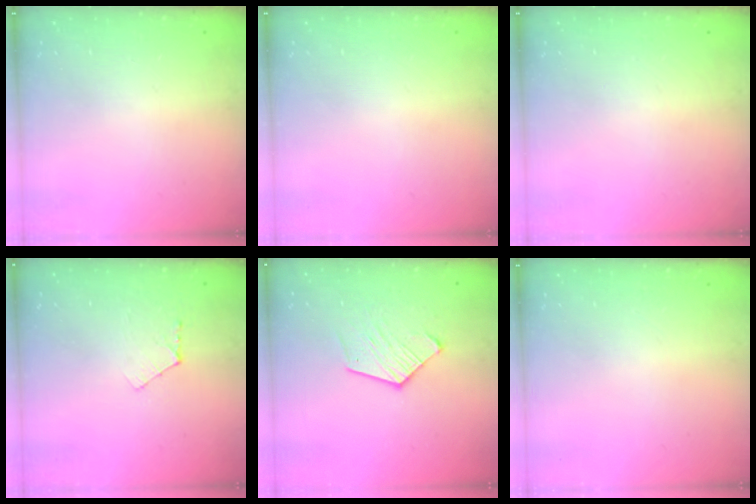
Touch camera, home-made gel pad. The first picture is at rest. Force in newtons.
{"total": 0.0}
{"total": 0.0}
{"total": 4.8, "press": 4.7, "slide": 0.5}
{"total": 10.3, "press": 10.2, "slide": 0.7}
{"total": 0.0}